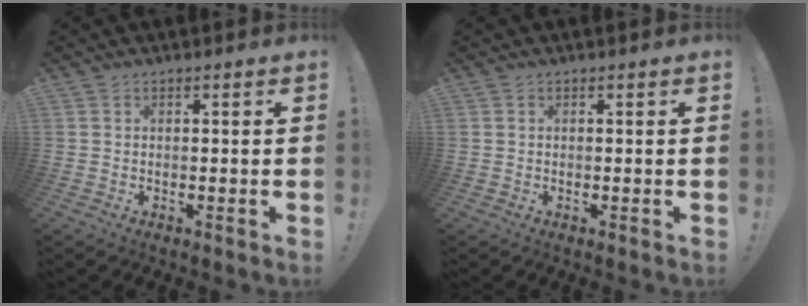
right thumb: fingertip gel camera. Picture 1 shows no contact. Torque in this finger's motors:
{"motor_torque": [-0.03, 0.16, 0.13, 0.06, 0.00]}